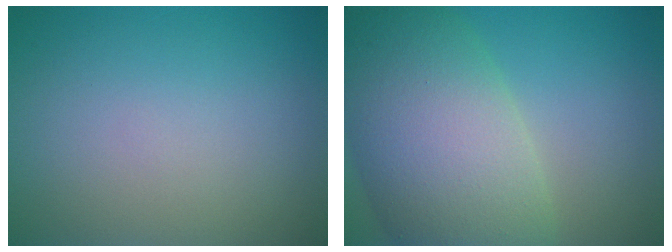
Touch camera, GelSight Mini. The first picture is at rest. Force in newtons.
{"total": 12.2, "press": 12.2, "slide": 0.7}